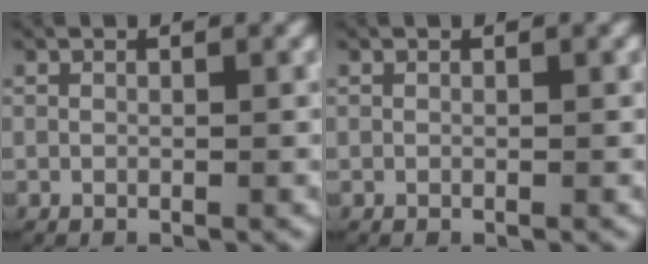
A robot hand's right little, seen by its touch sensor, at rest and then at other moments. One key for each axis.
{"total": 0.0}